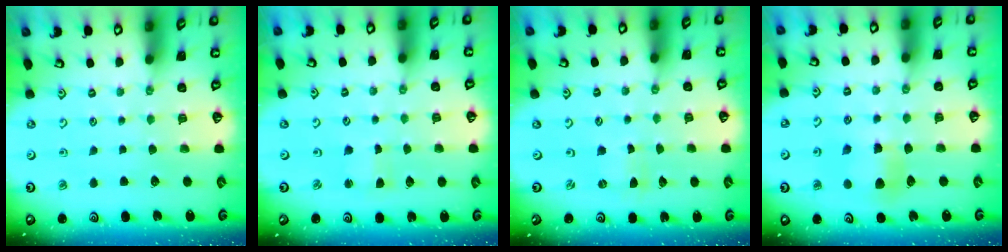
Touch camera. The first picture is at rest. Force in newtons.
{"total": 2.1, "press": 2.0, "slide": 0.3}
{"total": 0.0}
{"total": 5.3, "press": 5.3, "slide": 0.2}